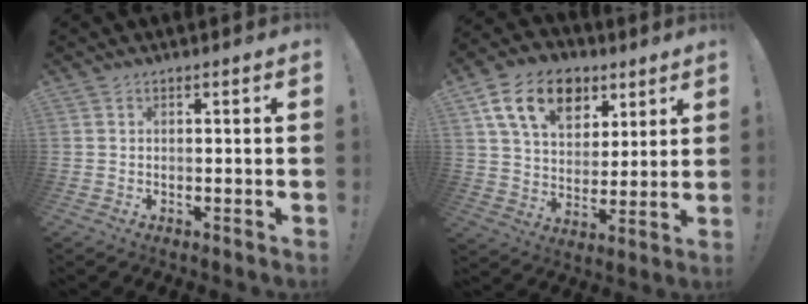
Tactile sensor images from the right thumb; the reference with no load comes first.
{"total": 17.3, "force": [8.5, 11.6, 9.7], "torque": [-0.157, -0.030, 0.156]}